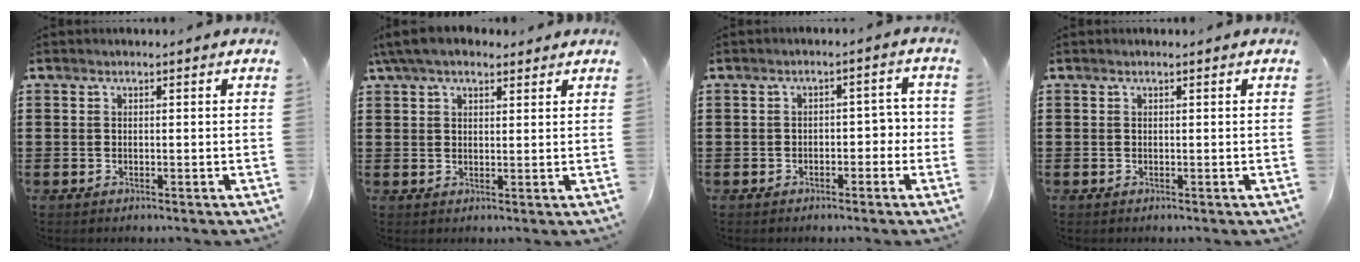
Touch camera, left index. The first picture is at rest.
{"total": 5.2, "force": [4.0, 1.9, 2.8], "torque": [-0.065, 0.004, 0.074]}
{"total": 2.9, "force": [-1.5, 1.6, 1.9], "torque": [-0.038, 0.009, -0.034]}
{"total": 0.0}